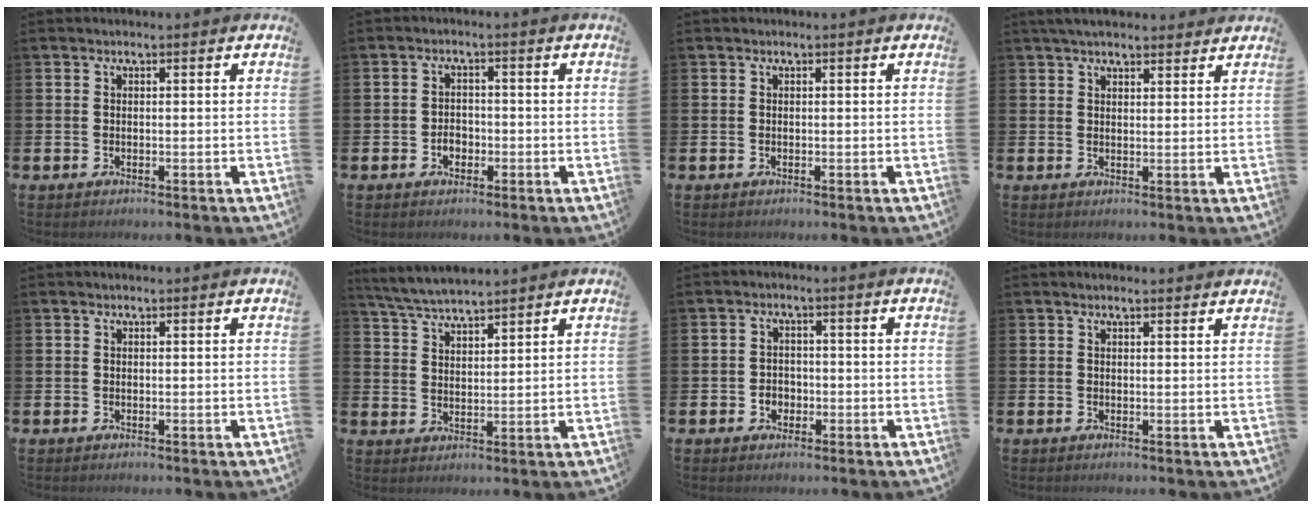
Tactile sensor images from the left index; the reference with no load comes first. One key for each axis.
{"total": 2.2, "fx": -0.8, "fy": 1.7, "fz": 1.2, "tx": -0.014, "ty": 0.000, "tz": -0.020}
{"total": 0.0}
{"total": 3.7, "fx": 3.4, "fy": 1.0, "fz": 1.0, "tx": -0.022, "ty": -0.008, "tz": 0.062}
{"total": 0.0}
{"total": 4.9, "fx": 4.8, "fy": 0.1, "fz": 0.9, "tx": -0.036, "ty": -0.022, "tz": 0.087}
{"total": 2.2, "fx": -0.7, "fy": 1.9, "fz": 0.8, "tx": -0.009, "ty": 0.001, "tz": -0.020}
{"total": 1.0, "fx": 1.0, "fy": 0.0, "fz": 0.3, "tx": -0.003, "ty": -0.001, "tz": 0.017}